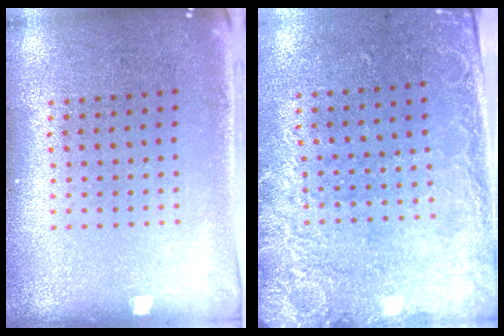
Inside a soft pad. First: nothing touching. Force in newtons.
{"total": 2.6, "press": 2.0, "slide": 1.7}